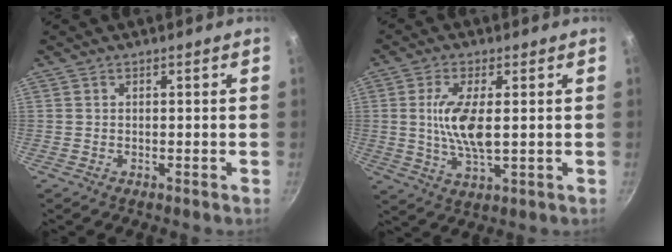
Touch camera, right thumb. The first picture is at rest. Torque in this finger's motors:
{"motor_torque": [-0.18, 0.42, 1.10, 0.23, 0.12]}